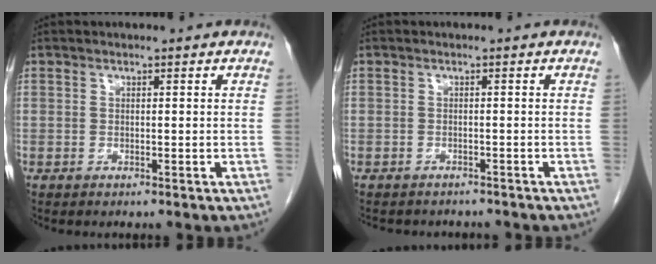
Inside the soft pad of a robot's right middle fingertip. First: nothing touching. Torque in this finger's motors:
{"motor_torque": [-0.12, -0.18, 0.06, 0.00]}